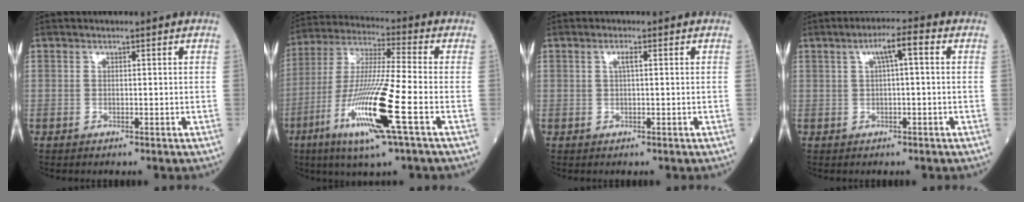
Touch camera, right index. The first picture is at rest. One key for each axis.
{"total": 16.3, "fx": -6.2, "fy": -0.2, "fz": 15.0, "tx": -0.308, "ty": -0.021, "tz": -0.118}
{"total": 1.3, "fx": 0.4, "fy": 0.2, "fz": 1.3, "tx": -0.024, "ty": 0.003, "tz": 0.005}
{"total": 4.4, "fx": 1.2, "fy": 0.5, "fz": 4.2, "tx": -0.074, "ty": 0.018, "tz": 0.019}